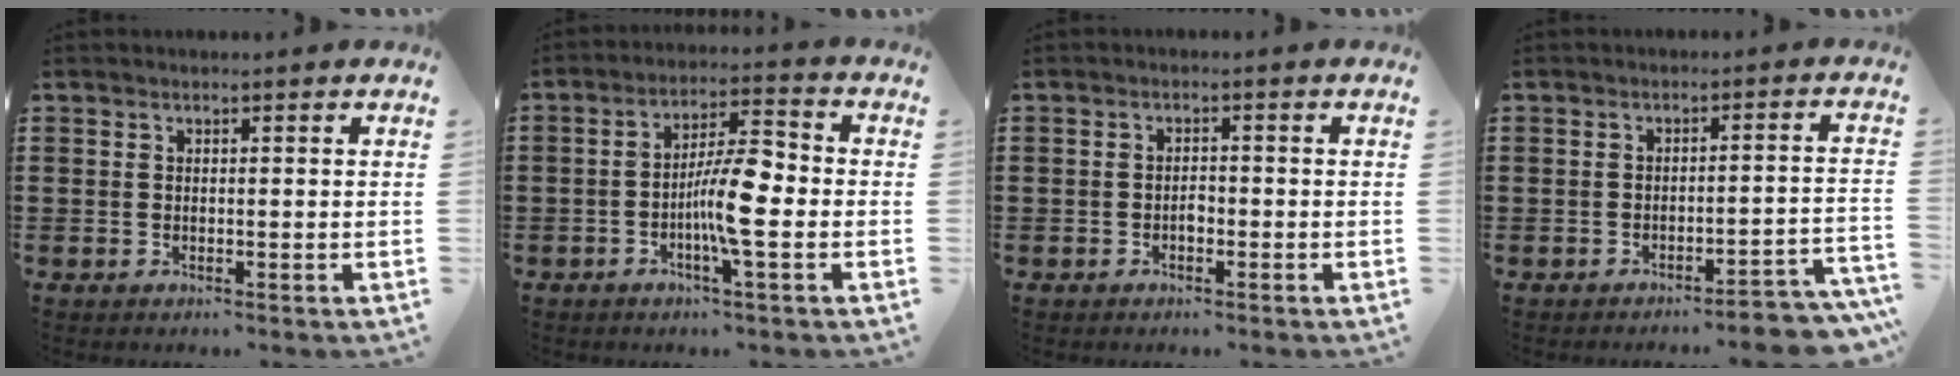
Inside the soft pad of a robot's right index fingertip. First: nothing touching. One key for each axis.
{"total": 8.2, "fx": -1.7, "fy": 1.7, "fz": 7.8, "tx": -0.154, "ty": -0.002, "tz": -0.038}
{"total": 1.4, "fx": -0.6, "fy": 0.7, "fz": 1.0, "tx": -0.021, "ty": 0.001, "tz": -0.013}
{"total": 3.7, "fx": -3.5, "fy": 0.0, "fz": 1.3, "tx": -0.024, "ty": -0.007, "tz": -0.070}